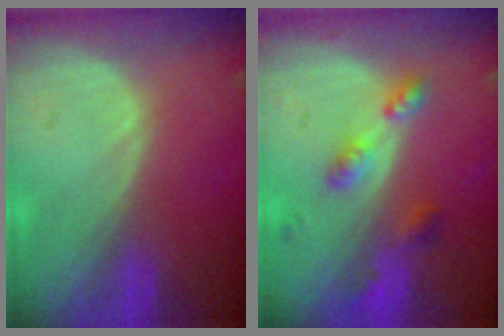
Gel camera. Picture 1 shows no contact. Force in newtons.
{"total": 5.3, "press": 4.8, "slide": 2.2}